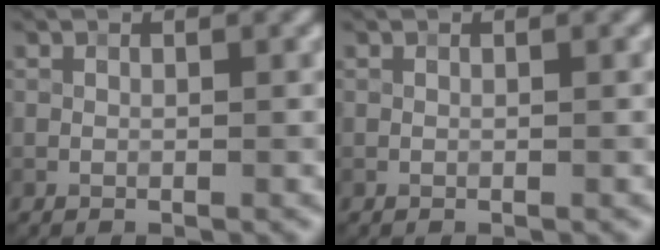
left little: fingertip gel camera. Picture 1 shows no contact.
{"total": 0.0}